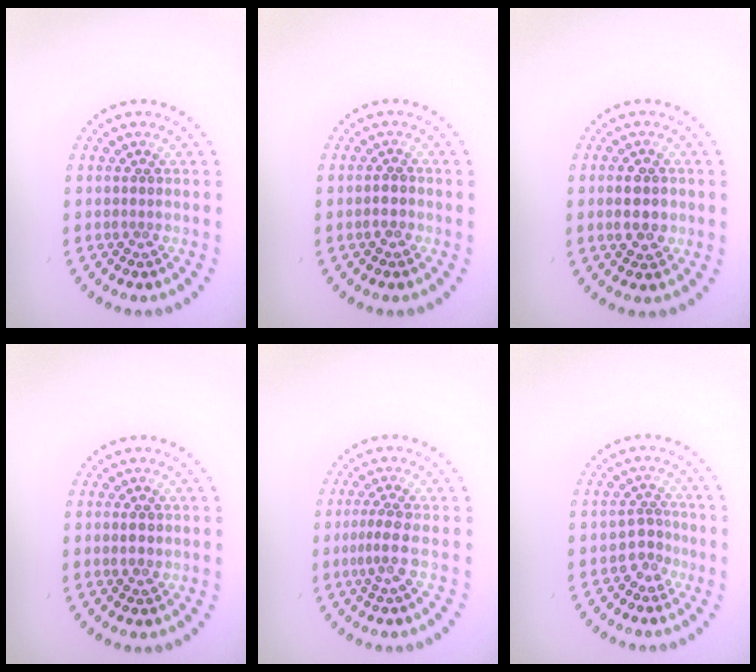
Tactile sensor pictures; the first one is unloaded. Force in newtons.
{"total": 1.2, "press": 1.1, "slide": 0.5}
{"total": 3.0, "press": 3.0, "slide": 0.1}
{"total": 1.1, "press": 1.0, "slide": 0.3}
{"total": 1.8, "press": 1.4, "slide": 1.1}
{"total": 1.9, "press": 1.3, "slide": 1.4}